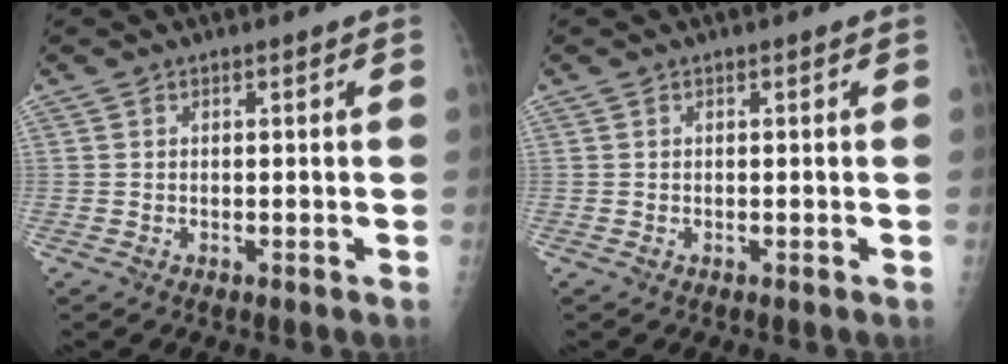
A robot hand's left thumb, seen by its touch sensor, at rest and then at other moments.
{"total": 0.0}